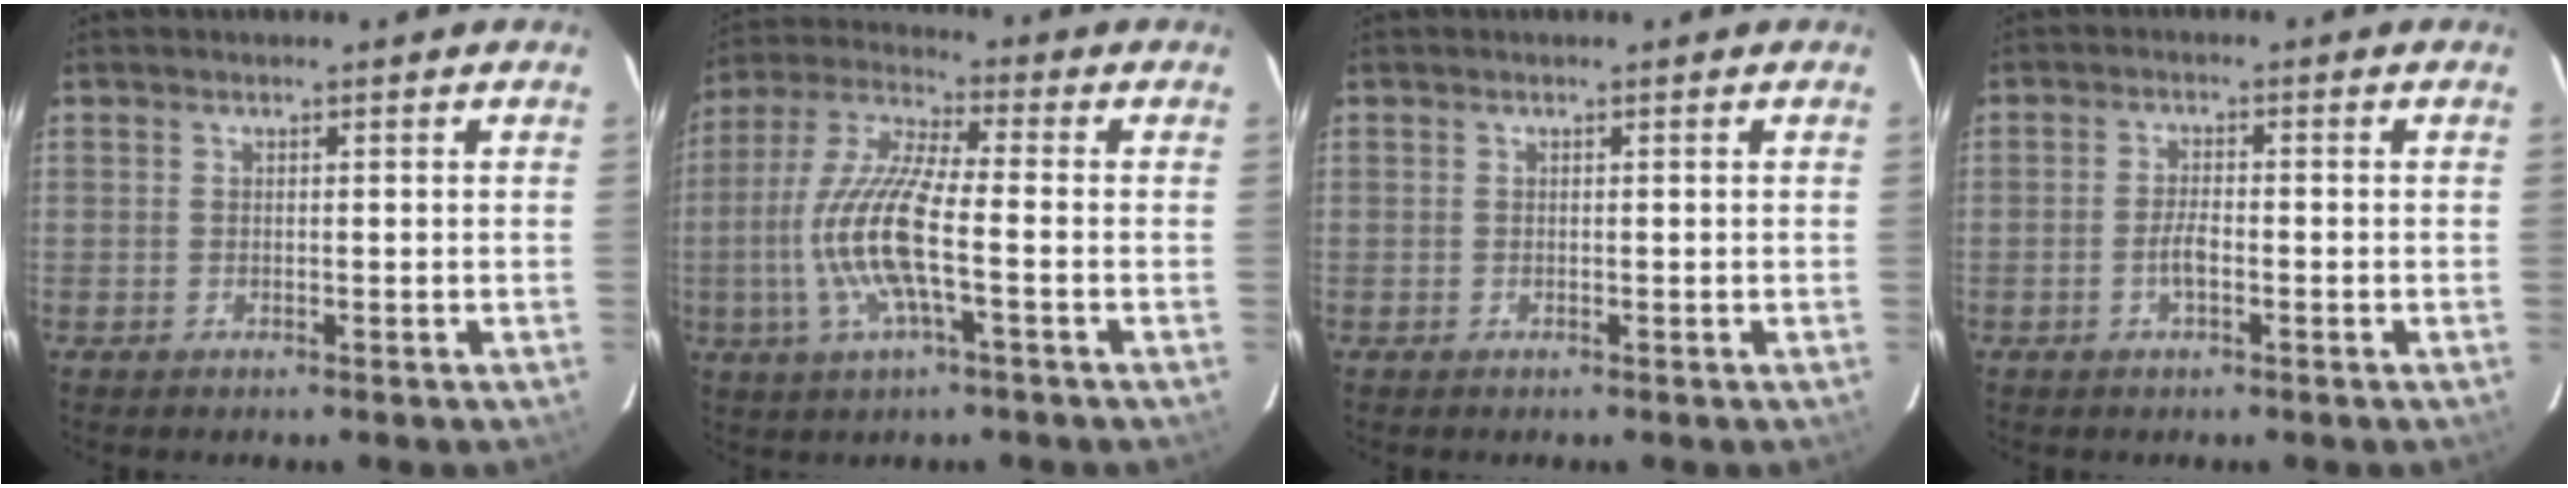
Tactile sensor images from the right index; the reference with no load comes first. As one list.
[{"total": 14.1, "force": [-3.0, 2.8, 13.5], "torque": [-0.282, -0.002, -0.062]}, {"total": 0.0}, {"total": 3.0, "force": [-1.1, 1.1, 2.5], "torque": [-0.053, 0.002, -0.021]}]